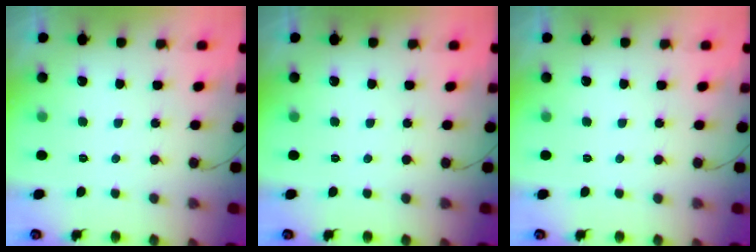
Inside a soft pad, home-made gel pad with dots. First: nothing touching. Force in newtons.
{"total": 0.0}
{"total": 0.0}